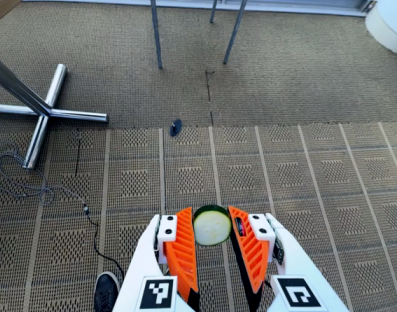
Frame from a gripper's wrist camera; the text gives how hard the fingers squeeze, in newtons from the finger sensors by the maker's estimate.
{"total": 7.7, "left": 7.7, "right": 7.8}